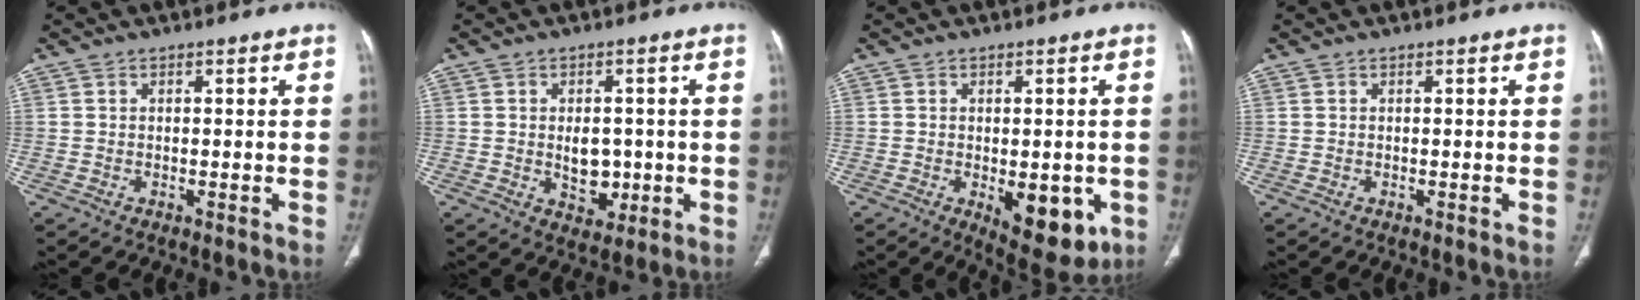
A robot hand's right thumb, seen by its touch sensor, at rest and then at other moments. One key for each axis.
{"total": 6.1, "fx": -0.5, "fy": 4.3, "fz": 4.3, "tx": -0.035, "ty": -0.002, "tz": 0.004}
{"total": 10.1, "fx": -2.9, "fy": 5.0, "fz": 8.4, "tx": -0.081, "ty": -0.009, "tz": -0.026}
{"total": 0.0}